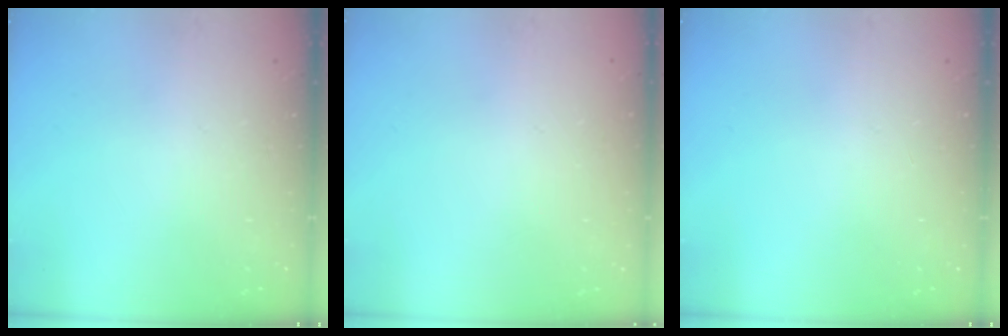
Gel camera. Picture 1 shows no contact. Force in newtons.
{"total": 0.0}
{"total": 0.0}